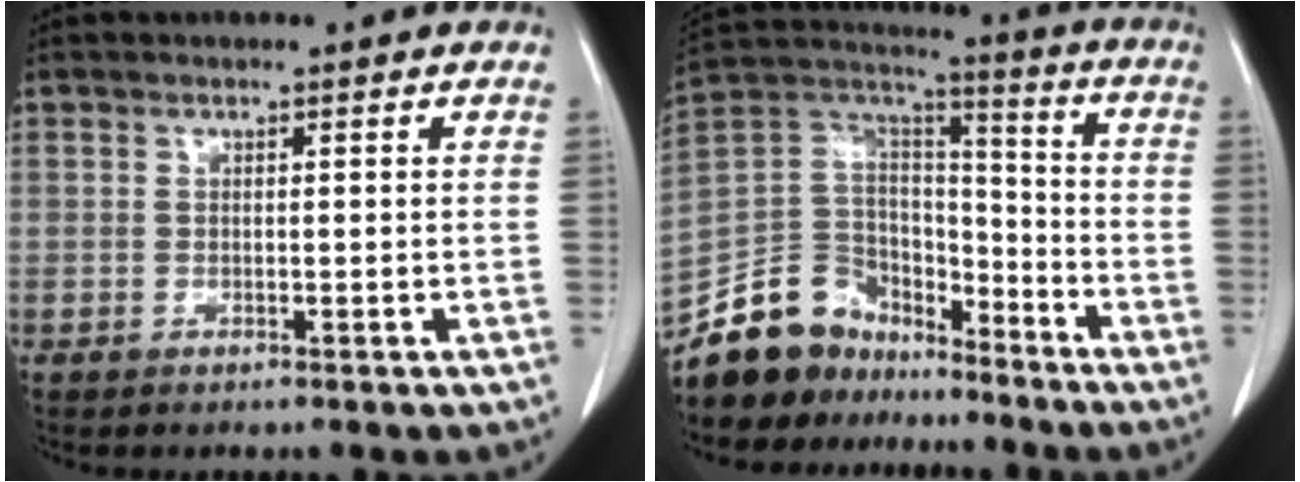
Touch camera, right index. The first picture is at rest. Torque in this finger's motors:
{"motor_torque": [-0.40, -0.22, -0.05, -0.08]}